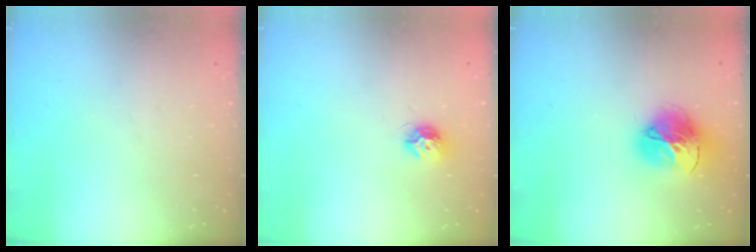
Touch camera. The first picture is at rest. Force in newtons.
{"total": 7.9, "press": 7.9, "slide": 0.4}
{"total": 16.7, "press": 16.6, "slide": 1.8}